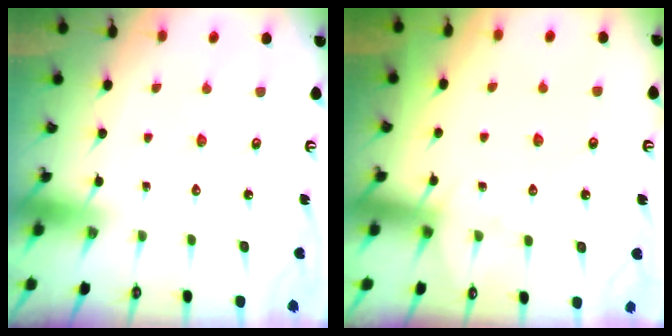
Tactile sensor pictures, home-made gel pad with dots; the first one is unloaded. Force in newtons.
{"total": 5.5, "press": 5.5, "slide": 0.6}